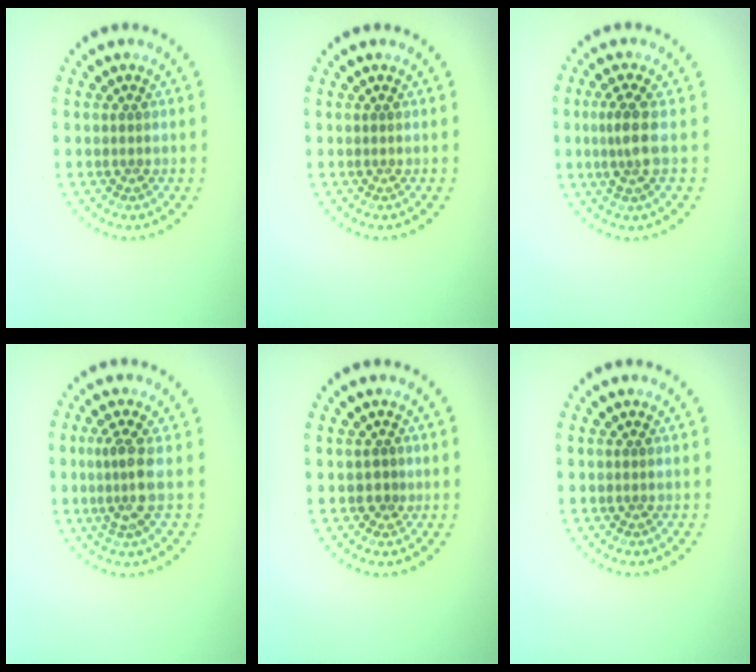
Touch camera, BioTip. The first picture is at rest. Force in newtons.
{"total": 0.0}
{"total": 2.5, "press": 2.0, "slide": 1.4}
{"total": 2.7, "press": 2.0, "slide": 1.8}
{"total": 0.6, "press": 0.4, "slide": 0.5}
{"total": 0.0}